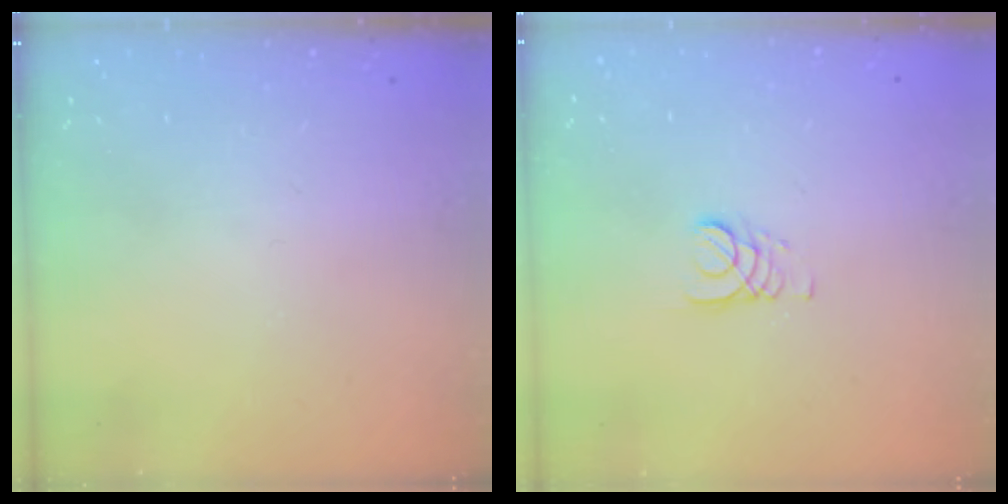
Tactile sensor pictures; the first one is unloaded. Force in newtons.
{"total": 2.7, "press": 2.7, "slide": 0.3}